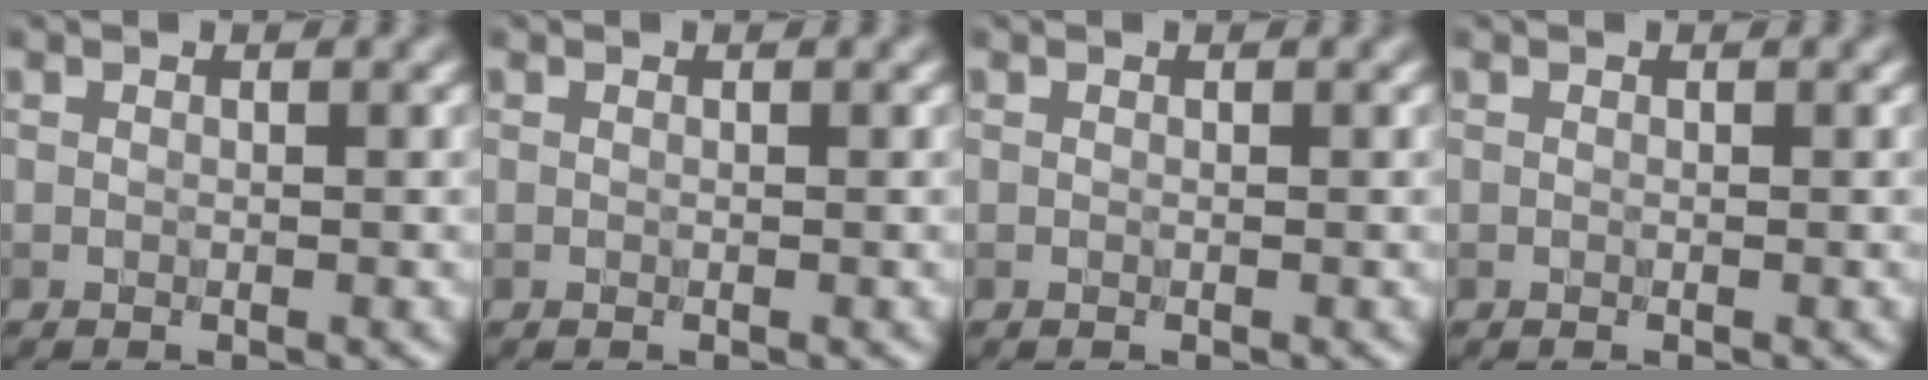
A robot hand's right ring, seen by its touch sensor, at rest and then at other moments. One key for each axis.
{"total": 0.0}
{"total": 0.0}
{"total": 0.0}